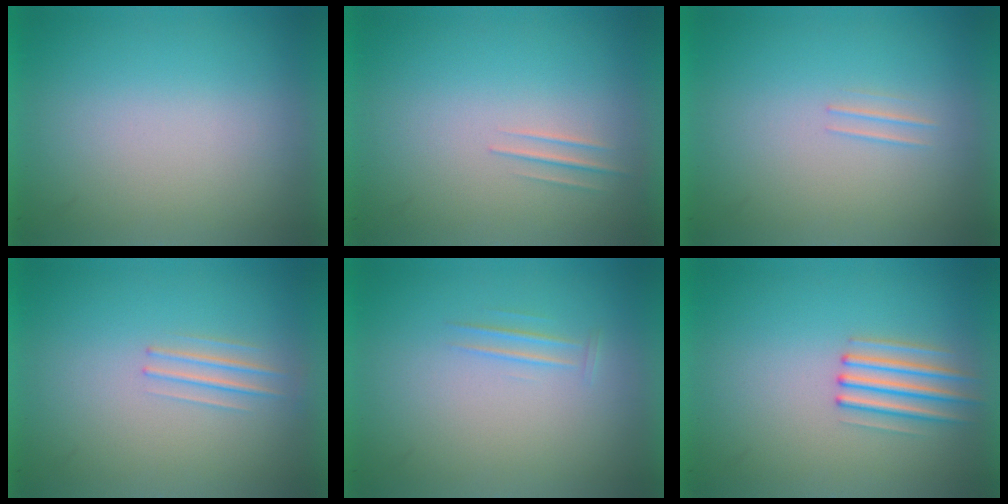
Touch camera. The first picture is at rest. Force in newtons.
{"total": 1.2}
{"total": 1.0}
{"total": 1.2}
{"total": 1.1}
{"total": 2.1}